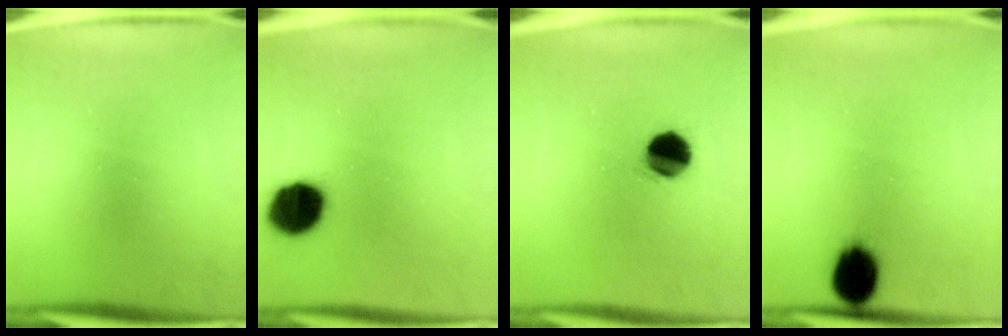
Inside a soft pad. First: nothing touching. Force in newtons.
{"total": 12.9}
{"total": 7.6}
{"total": 11.1}